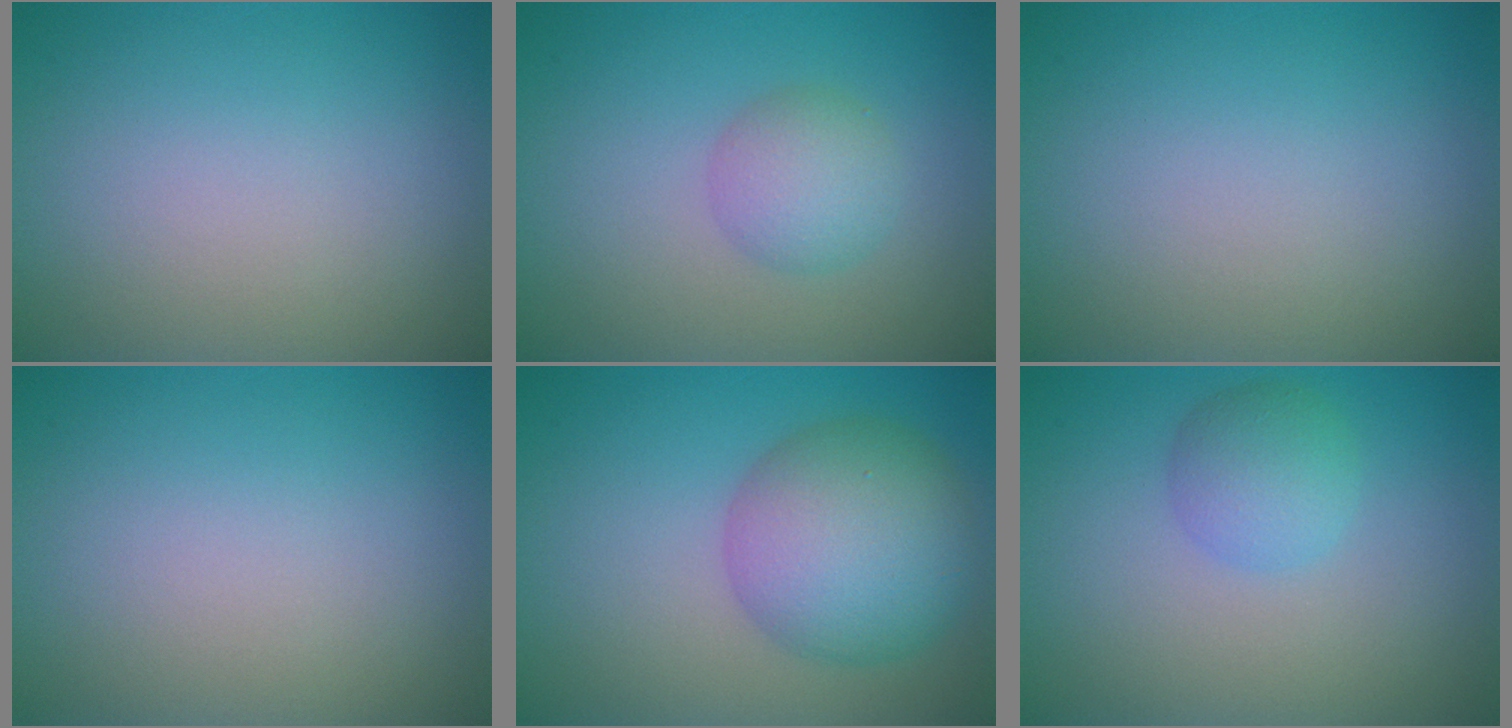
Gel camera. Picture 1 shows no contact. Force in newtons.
{"total": 2.9, "press": 2.9, "slide": 0.0}
{"total": 0.0}
{"total": 0.0}
{"total": 7.8, "press": 7.8, "slide": 0.2}
{"total": 2.7, "press": 2.7, "slide": 0.1}